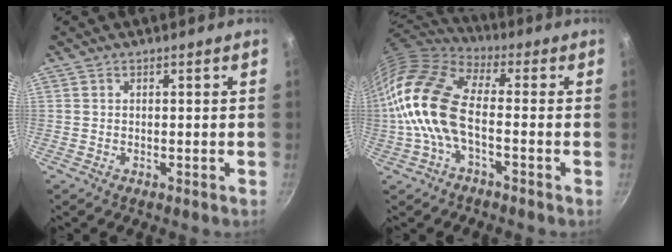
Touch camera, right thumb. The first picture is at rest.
{"total": 15.4, "force": [-2.3, 7.7, 13.1], "torque": [-0.249, 0.029, -0.060]}